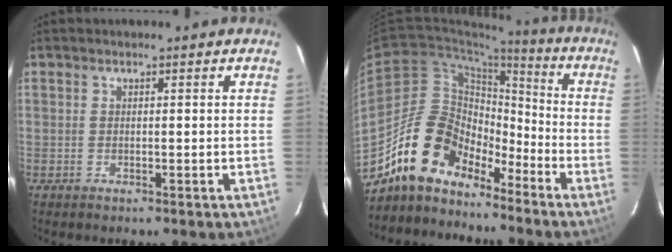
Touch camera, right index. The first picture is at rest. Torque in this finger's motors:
{"motor_torque": [0.62, -0.68, 0.94, 0.17]}